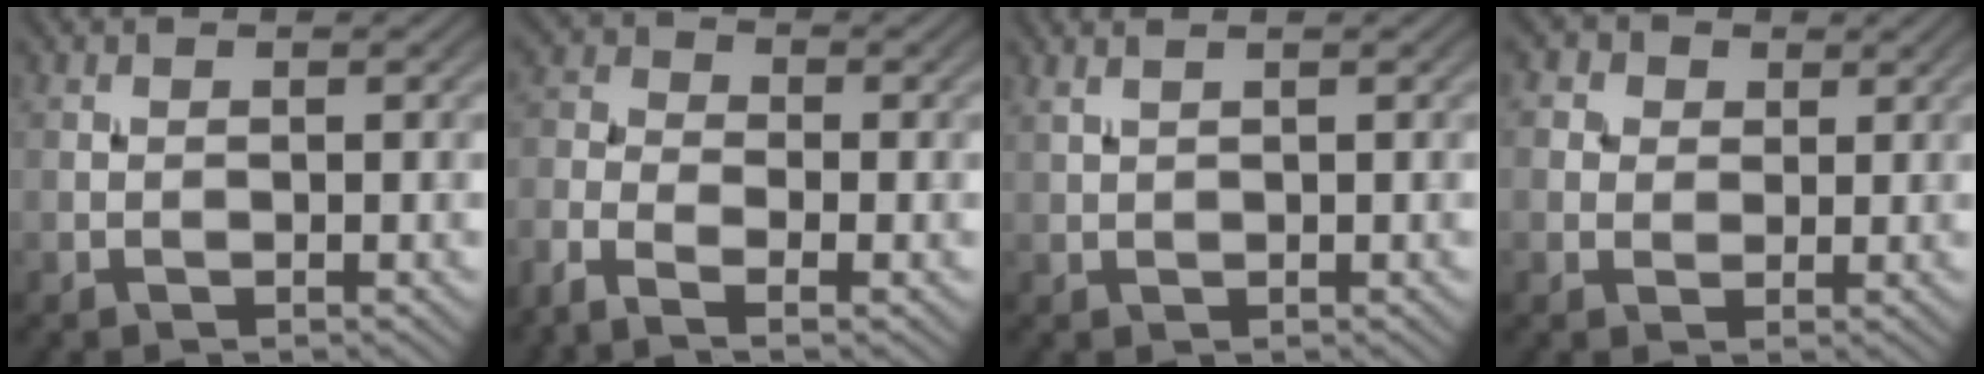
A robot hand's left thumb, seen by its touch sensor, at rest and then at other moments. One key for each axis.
{"total": 5.2, "fx": -3.4, "fy": 2.0, "fz": 3.4, "tx": -0.083, "ty": -0.011, "tz": -0.082}
{"total": 1.5, "fx": 1.1, "fy": 0.3, "fz": 1.0, "tx": -0.023, "ty": 0.006, "tz": 0.021}
{"total": 4.1, "fx": 1.9, "fy": 3.3, "fz": 1.5, "tx": -0.054, "ty": -0.005, "tz": 0.024}